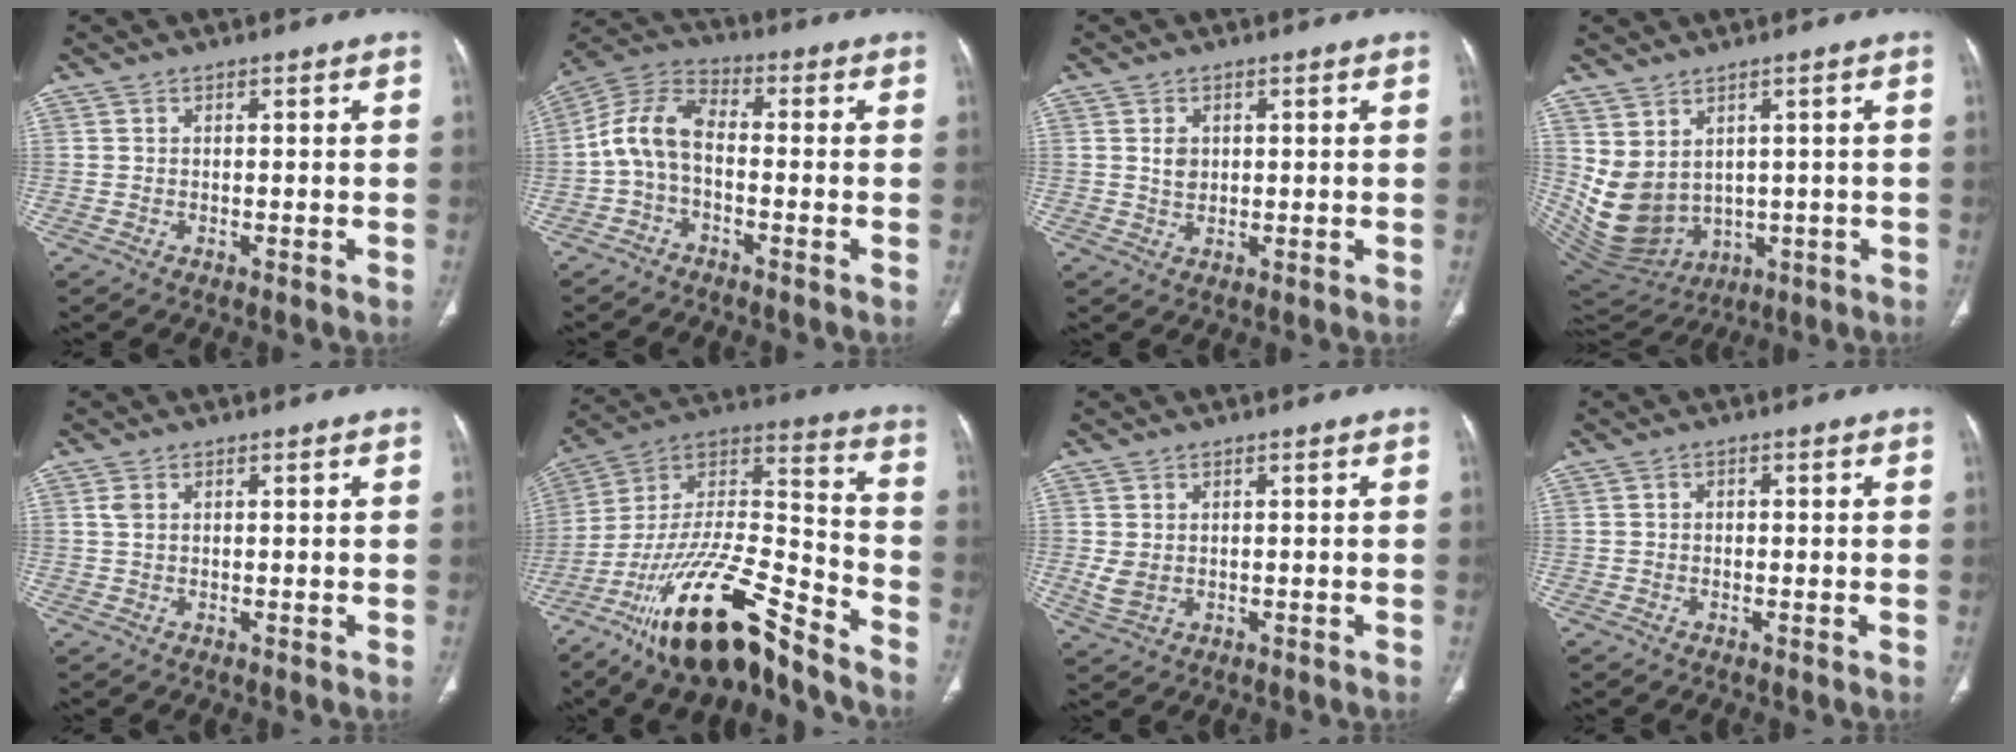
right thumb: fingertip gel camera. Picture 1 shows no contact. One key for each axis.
{"total": 8.5, "fx": -1.6, "fy": 4.9, "fz": 6.7, "tx": -0.132, "ty": 0.034, "tz": -0.044}
{"total": 2.7, "fx": 0.6, "fy": 2.1, "fz": 1.6, "tx": -0.011, "ty": -0.002, "tz": 0.012}
{"total": 12.5, "fx": 1.0, "fy": 9.7, "fz": 7.8, "tx": -0.146, "ty": -0.010, "tz": 0.065}
{"total": 1.2, "fx": 0.4, "fy": 0.8, "fz": 0.8, "tx": -0.018, "ty": 0.003, "tz": 0.009}
{"total": 23.6, "fx": -16.7, "fy": 6.3, "fz": 15.5, "tx": -0.304, "ty": 0.076, "tz": -0.299}
{"total": 3.2, "fx": 0.1, "fy": 2.4, "fz": 2.0, "tx": -0.045, "ty": -0.005, "tz": 0.012}
{"total": 0.7, "fx": -0.1, "fy": 0.6, "fz": 0.3, "tx": 0.005, "ty": 0.004, "tz": -0.007}